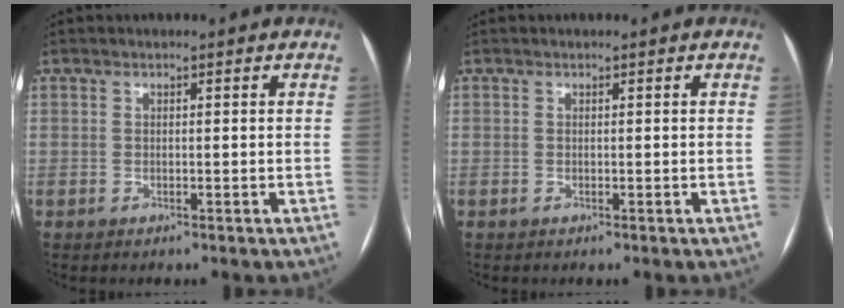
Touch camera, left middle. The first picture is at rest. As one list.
[{"total": 0.0}]